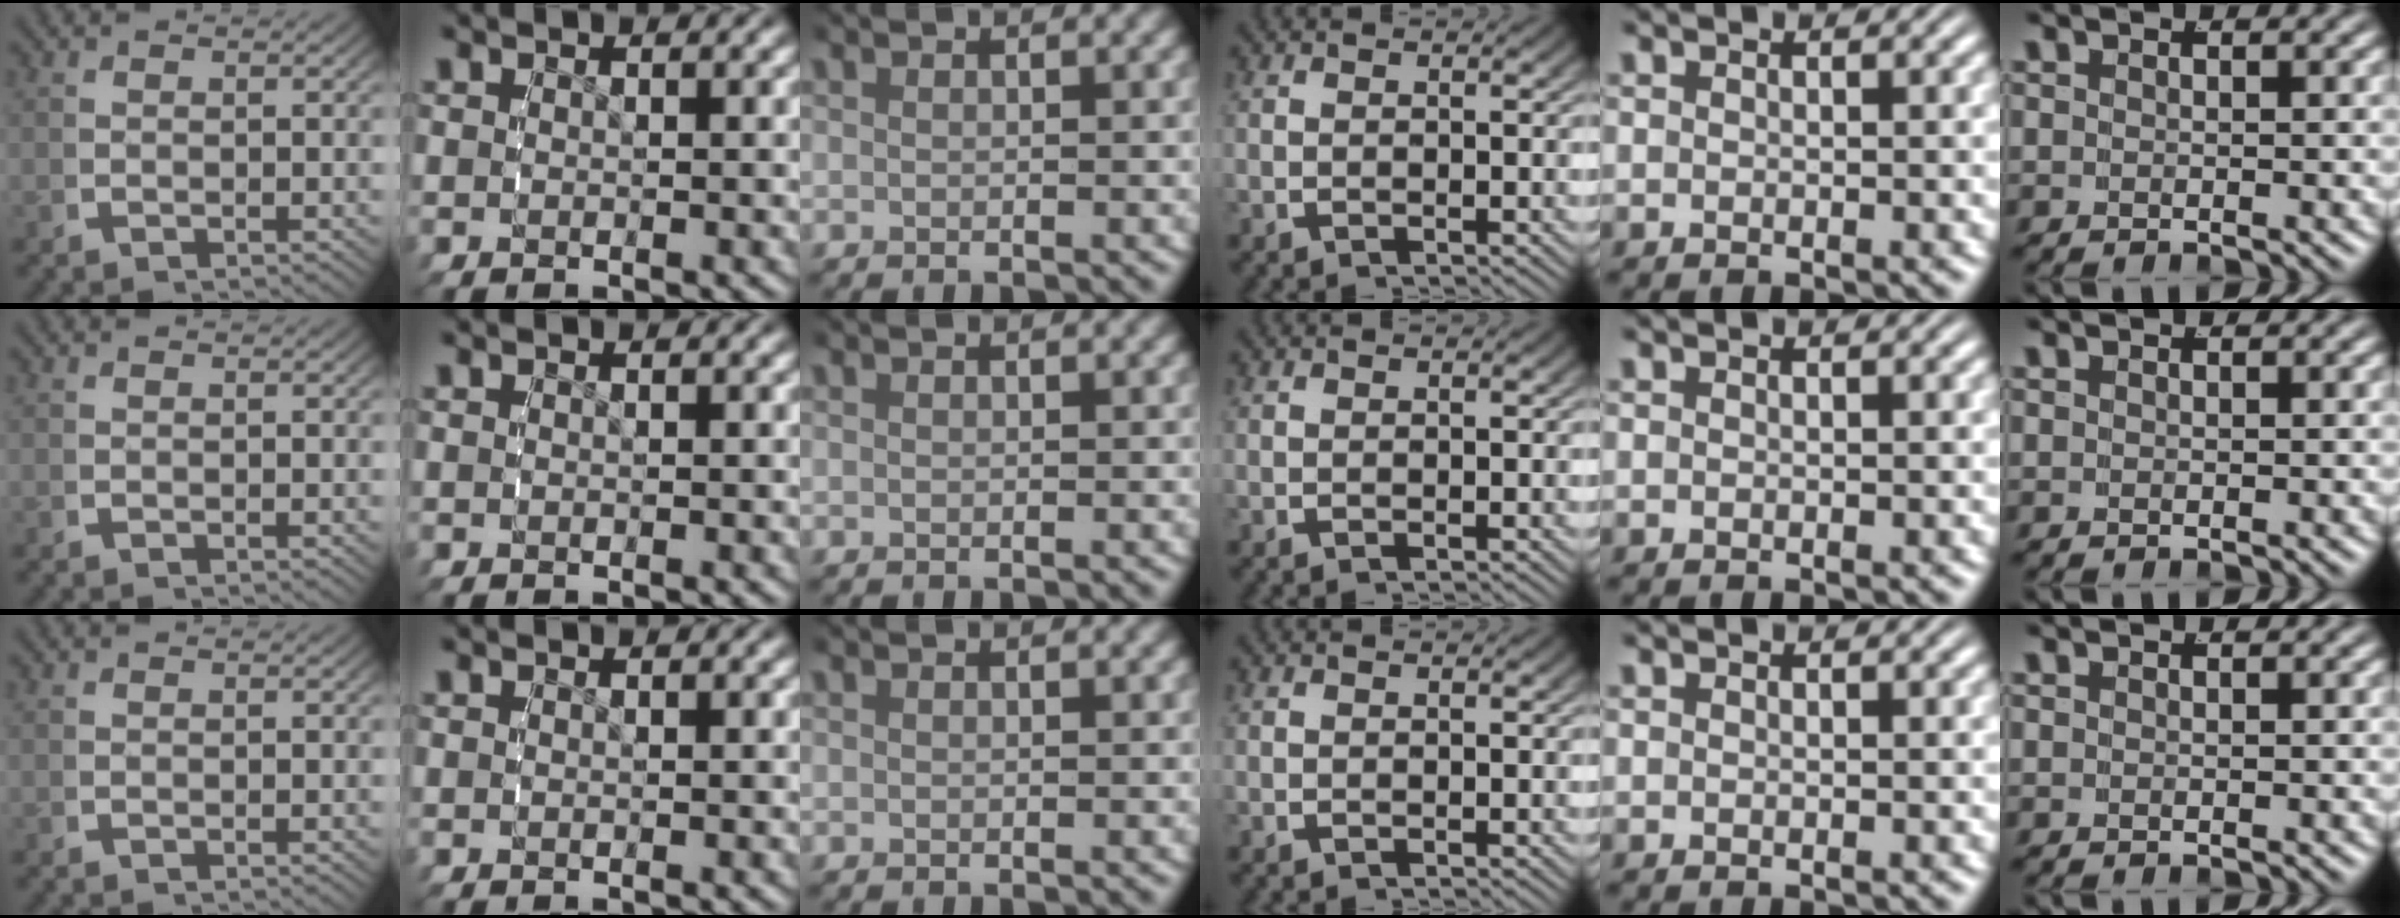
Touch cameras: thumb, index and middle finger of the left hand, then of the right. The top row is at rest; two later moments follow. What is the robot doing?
{"motion": "reach", "object": "toothpaste"}